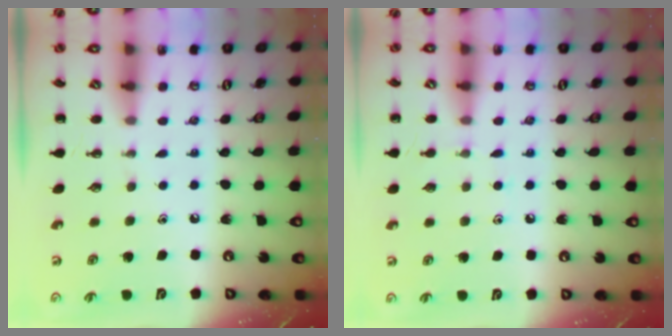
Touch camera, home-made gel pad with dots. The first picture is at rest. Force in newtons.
{"total": 4.4, "press": 4.1, "slide": 1.4}